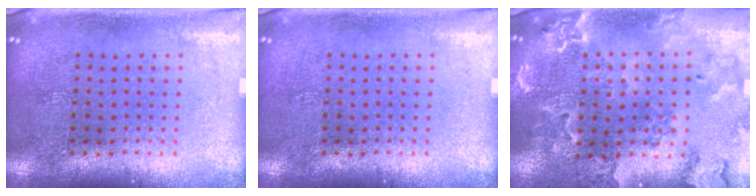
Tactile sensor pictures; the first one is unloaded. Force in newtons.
{"total": 0.0}
{"total": 1.7, "press": 1.7, "slide": 0.3}